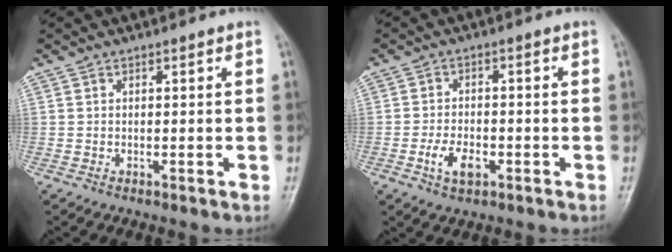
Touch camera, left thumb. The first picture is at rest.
{"total": 5.3, "force": [-2.2, 3.0, 3.8], "torque": [-0.067, 0.011, -0.041]}